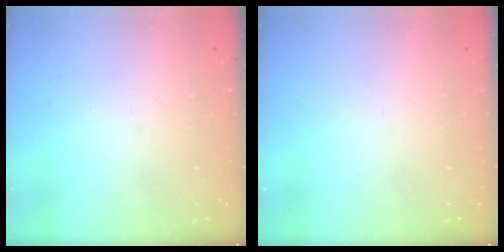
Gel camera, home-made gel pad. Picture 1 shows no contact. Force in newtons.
{"total": 0.0}